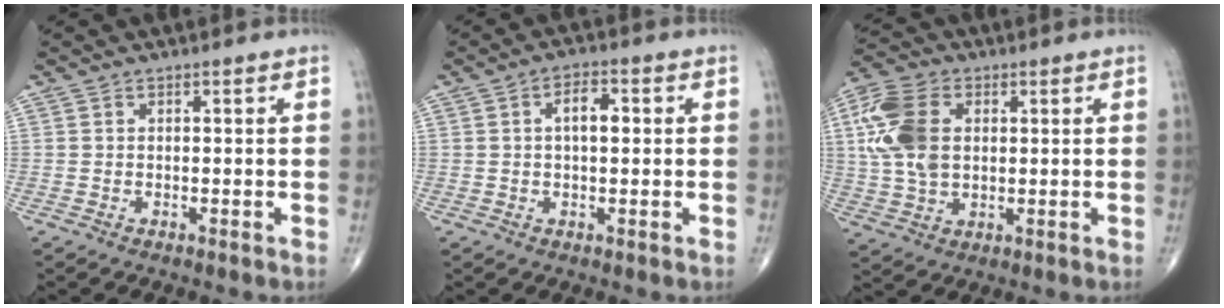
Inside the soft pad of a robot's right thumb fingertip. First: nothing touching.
{"total": 4.7, "force": [0.7, 2.4, 4.0], "torque": [-0.058, 0.011, 0.006]}
{"total": 13.1, "force": [2.4, 8.7, 9.6], "torque": [-0.200, 0.008, 0.043]}